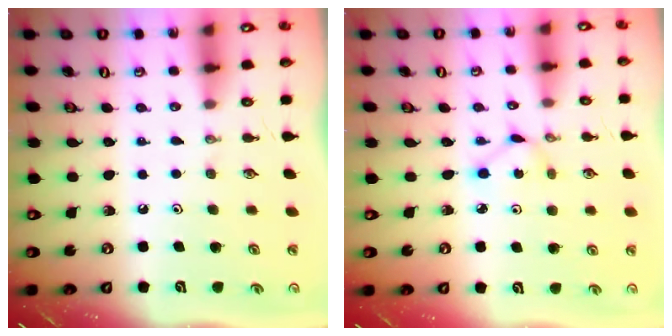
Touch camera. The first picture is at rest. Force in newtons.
{"total": 2.3, "press": 2.3, "slide": 0.3}